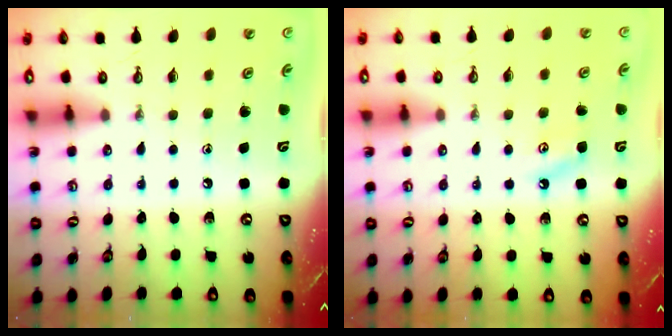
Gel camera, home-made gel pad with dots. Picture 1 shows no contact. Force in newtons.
{"total": 3.4, "press": 3.4, "slide": 0.6}